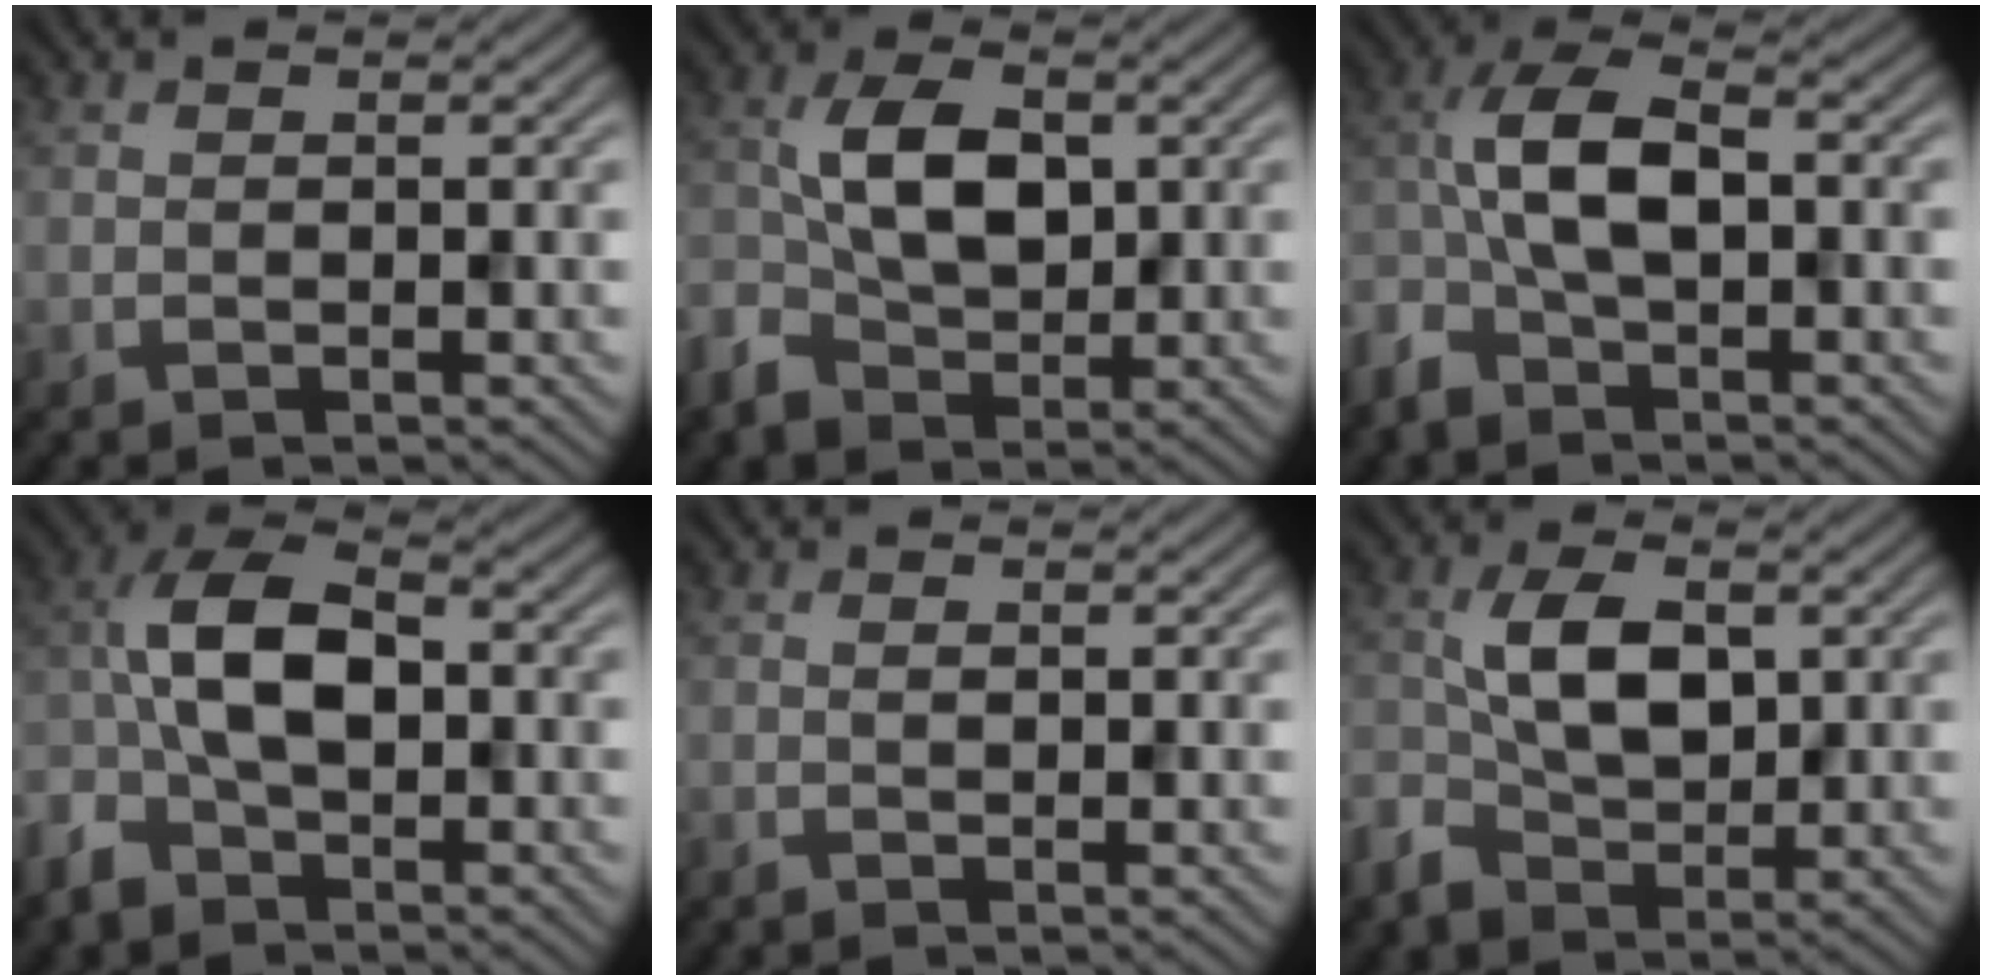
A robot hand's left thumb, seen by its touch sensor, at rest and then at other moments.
{"total": 6.5, "force": [-0.6, 4.4, 4.8], "torque": [-0.102, 0.005, -0.015]}
{"total": 7.3, "force": [-2.5, 3.8, 5.8], "torque": [-0.131, 0.013, -0.063]}
{"total": 8.3, "force": [-2.8, 4.7, 6.2], "torque": [-0.137, 0.010, -0.071]}
{"total": 0.7, "force": [-0.3, 0.2, 0.6], "torque": [-0.011, 0.003, -0.007]}
{"total": 5.9, "force": [-0.2, 3.9, 4.5], "torque": [-0.099, 0.002, -0.006]}